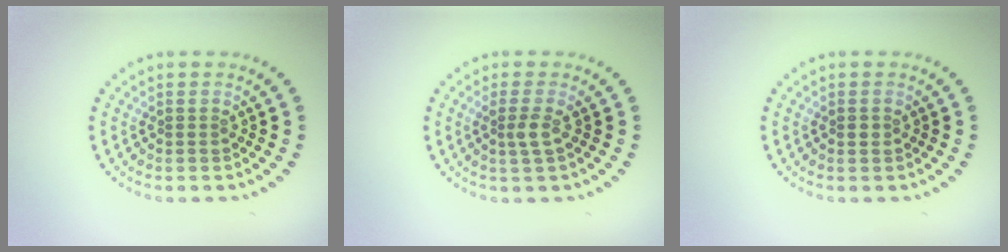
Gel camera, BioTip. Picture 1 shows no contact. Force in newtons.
{"total": 1.6, "press": 1.2, "slide": 1.0}
{"total": 0.7, "press": 0.7, "slide": 0.1}